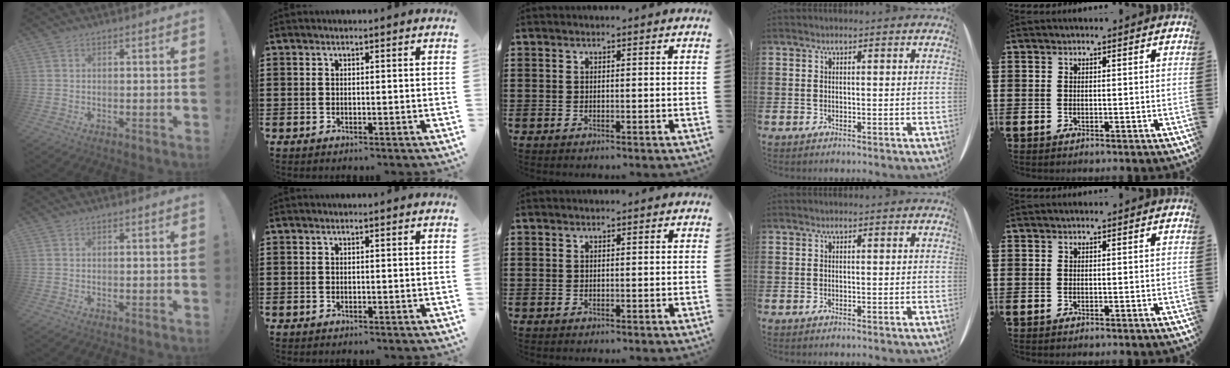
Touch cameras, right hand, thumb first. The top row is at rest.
{}